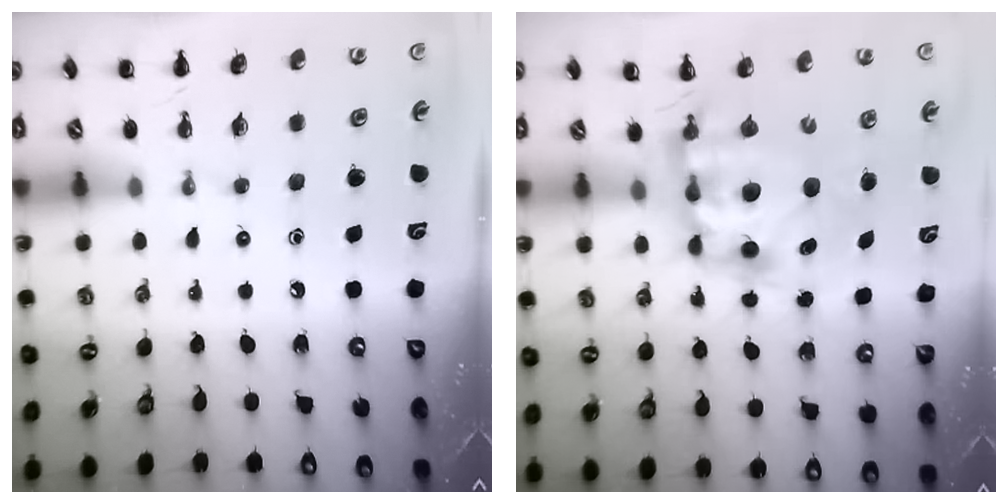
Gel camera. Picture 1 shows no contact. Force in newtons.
{"total": 10.3, "press": 10.0, "slide": 2.3}